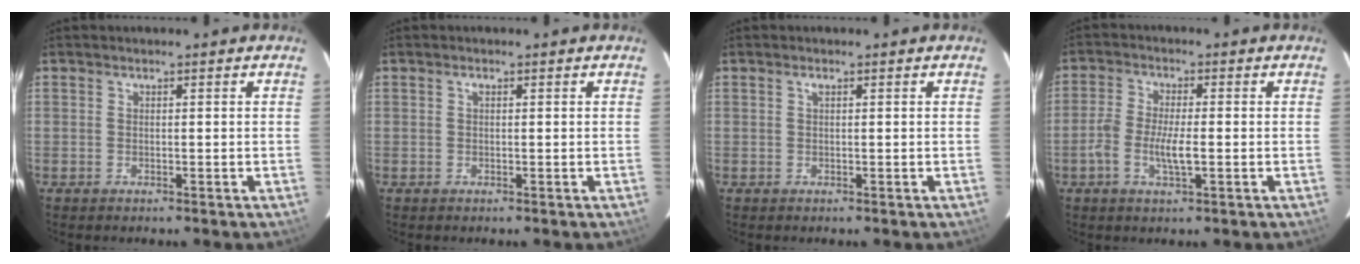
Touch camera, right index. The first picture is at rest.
{"total": 0.5, "force": [0.2, 0.3, 0.4], "torque": [-0.007, 0.004, 0.002]}
{"total": 0.5, "force": [0.3, 0.2, 0.4], "torque": [-0.008, 0.004, 0.004]}
{"total": 5.4, "force": [-1.5, 1.5, 4.9], "torque": [-0.107, 0.002, -0.034]}